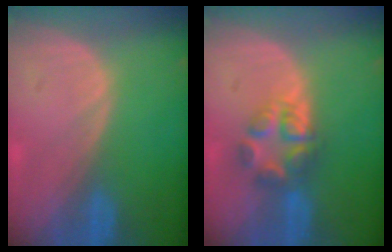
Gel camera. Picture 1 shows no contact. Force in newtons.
{"total": 5.8, "press": 5.6, "slide": 1.6}